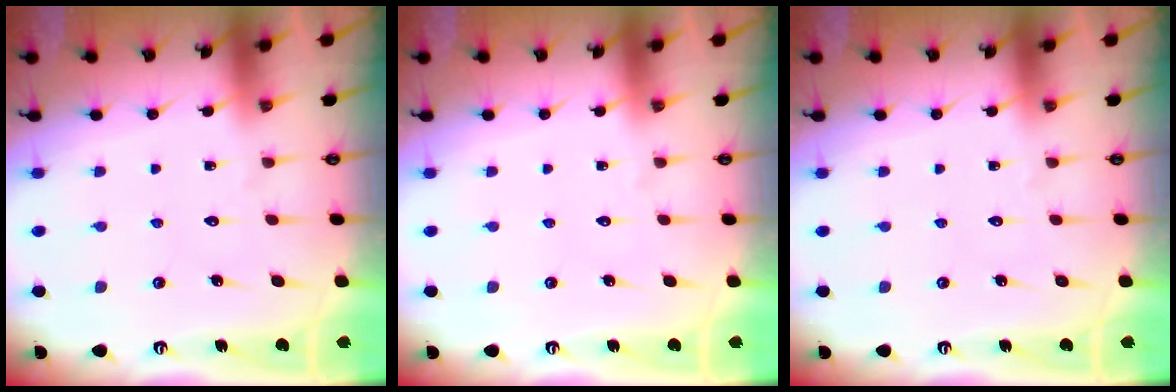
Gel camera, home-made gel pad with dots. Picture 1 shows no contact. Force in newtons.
{"total": 0.0}
{"total": 0.0}